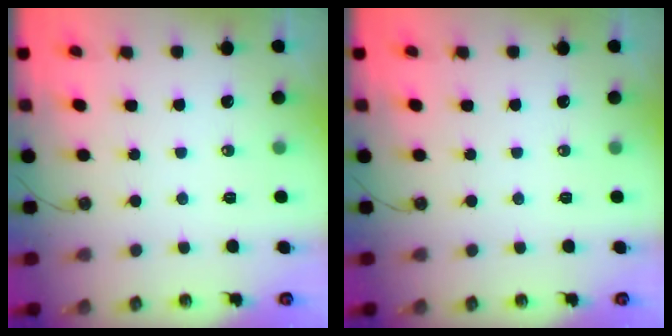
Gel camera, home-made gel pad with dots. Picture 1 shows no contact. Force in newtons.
{"total": 0.0}